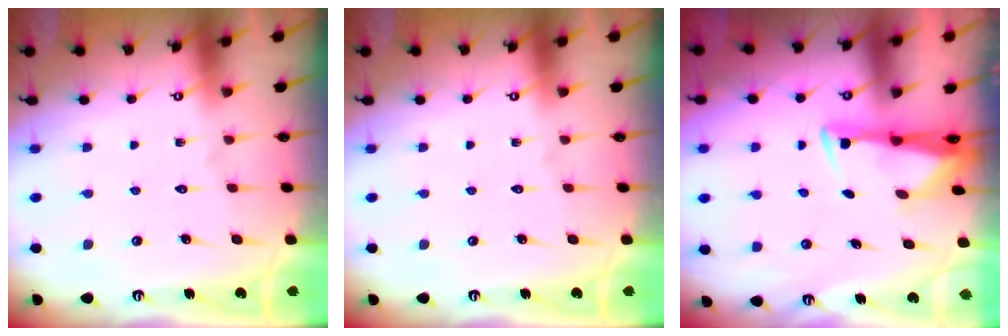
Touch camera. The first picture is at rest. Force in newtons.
{"total": 0.0}
{"total": 2.9, "press": 2.8, "slide": 0.9}